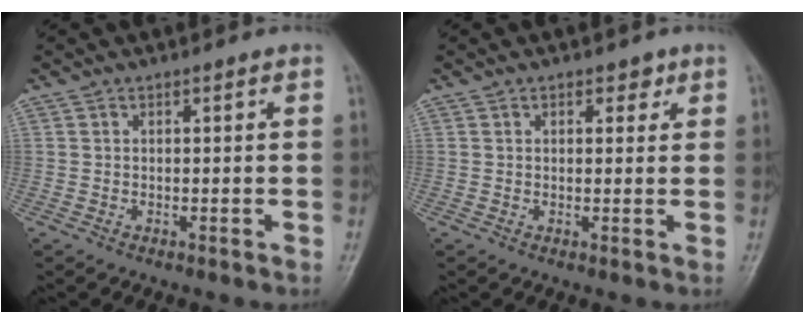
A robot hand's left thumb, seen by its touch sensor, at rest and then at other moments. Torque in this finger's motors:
{"motor_torque": [-0.04, 0.01, 0.01, -0.01, 0.00]}